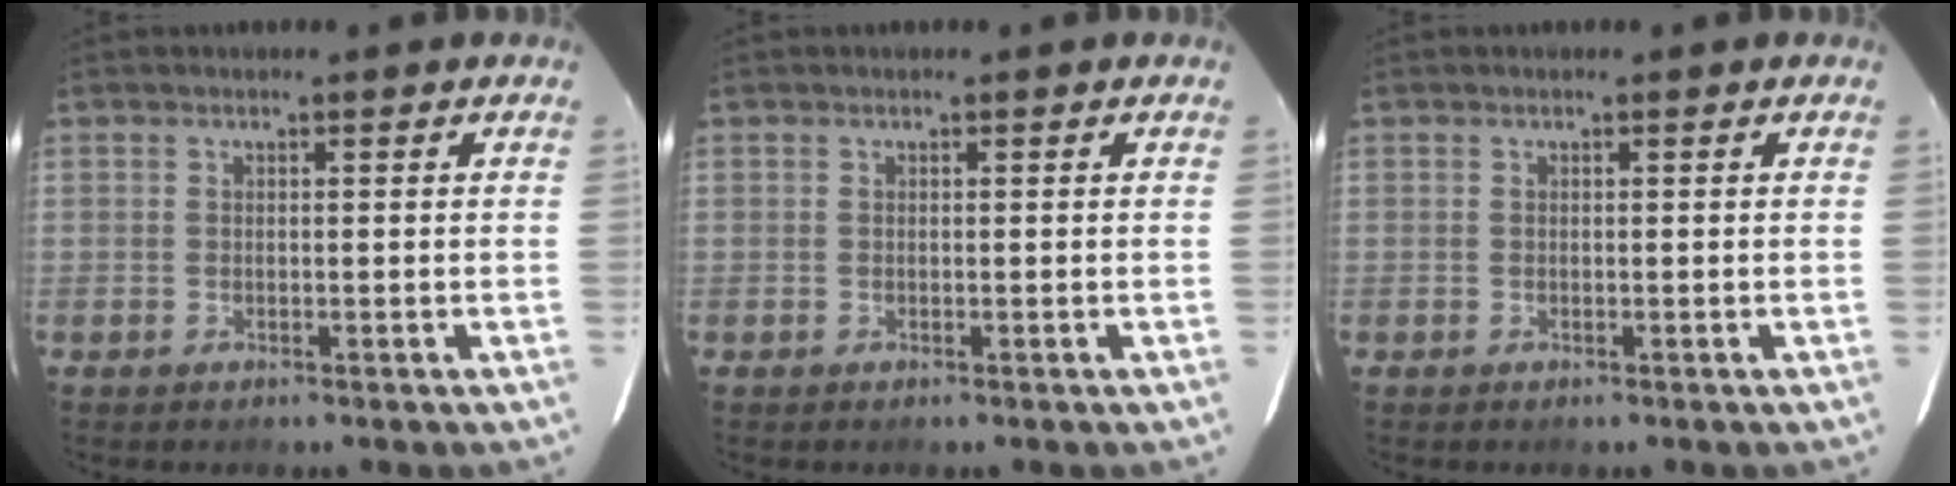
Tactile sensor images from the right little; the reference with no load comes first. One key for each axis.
{"total": 0.0}
{"total": 0.0}